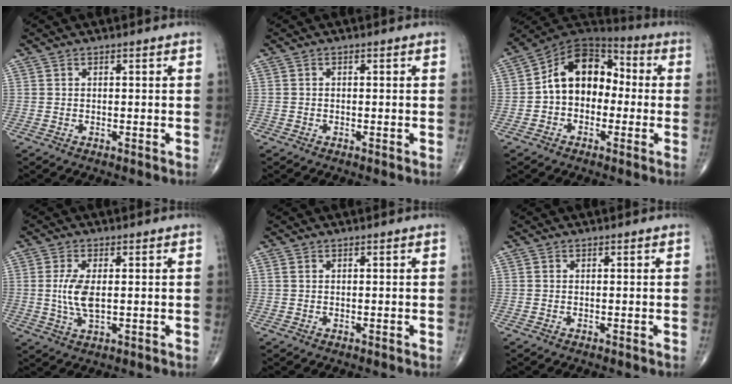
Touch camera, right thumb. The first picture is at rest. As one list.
[{"total": 0.6, "force": [-0.2, 0.6, 0.1], "torque": [0.003, 0.003, -0.007]}, {"total": 14.0, "force": [-0.5, 10.1, 9.7], "torque": [-0.123, 0.048, -0.025]}, {"total": 6.3, "force": [0.3, 2.7, 5.6], "torque": [-0.122, -0.008, 0.008]}, {"total": 0.8, "force": [0.2, 0.6, 0.4], "torque": [-0.009, 0.003, 0.005]}, {"total": 0.0}]